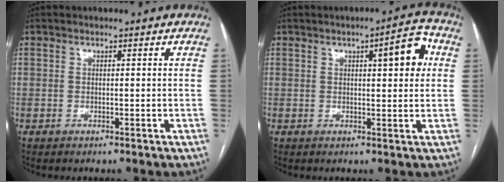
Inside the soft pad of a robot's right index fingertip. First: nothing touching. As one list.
[{"total": 6.3, "force": [1.8, 1.4, 5.9], "torque": [-0.077, 0.015, 0.019]}]